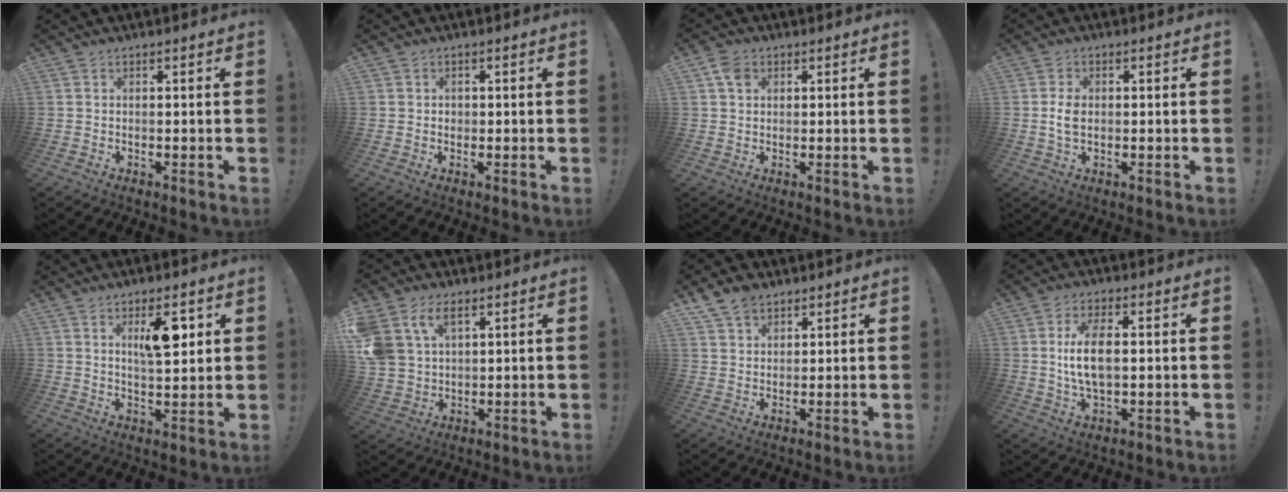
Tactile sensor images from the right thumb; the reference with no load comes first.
{"total": 1.1, "force": [0.0, 1.1, 0.4], "torque": [-0.003, 0.002, -0.002]}
{"total": 4.4, "force": [1.8, 3.0, 2.6], "torque": [-0.040, 0.000, 0.035]}
{"total": 4.4, "force": [-0.1, 2.7, 3.5], "torque": [-0.063, -0.002, -0.006]}
{"total": 9.6, "force": [4.0, 3.3, 8.1], "torque": [-0.109, -0.022, 0.060]}
{"total": 10.6, "force": [5.6, 7.0, 5.7], "torque": [-0.122, -0.020, 0.113]}
{"total": 7.0, "force": [5.1, 4.2, 2.4], "torque": [-0.042, -0.021, 0.099]}
{"total": 9.6, "force": [0.8, 4.4, 8.5], "torque": [-0.159, -0.008, 0.010]}